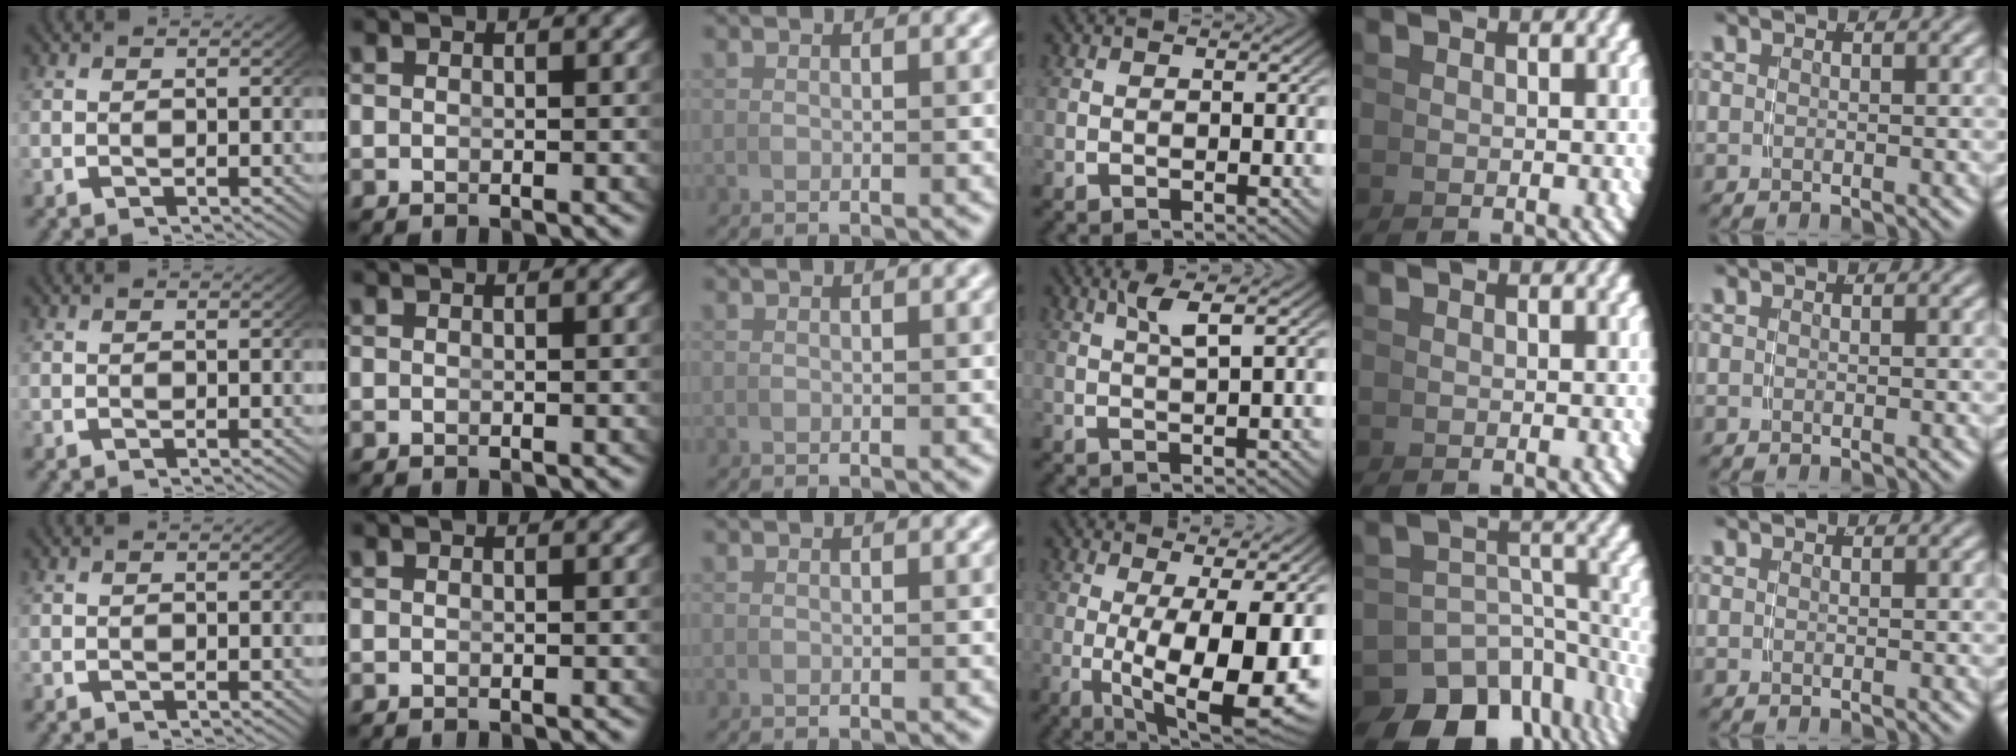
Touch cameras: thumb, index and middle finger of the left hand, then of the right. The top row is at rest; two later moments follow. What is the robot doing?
{"motion": "grasp_and_lifting", "object": "coin"}